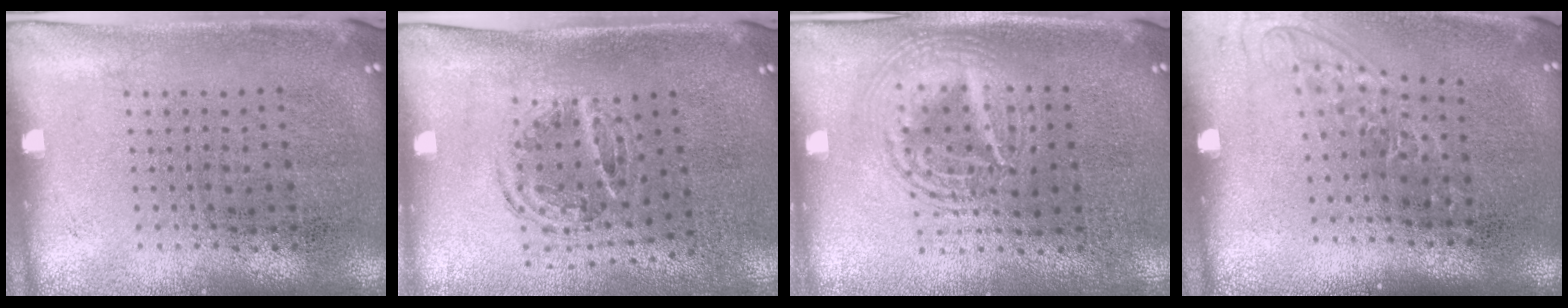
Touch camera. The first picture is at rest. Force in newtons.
{"total": 1.0, "press": 0.9, "slide": 0.1}
{"total": 2.6, "press": 2.6, "slide": 0.3}
{"total": 1.3, "press": 1.0, "slide": 0.7}